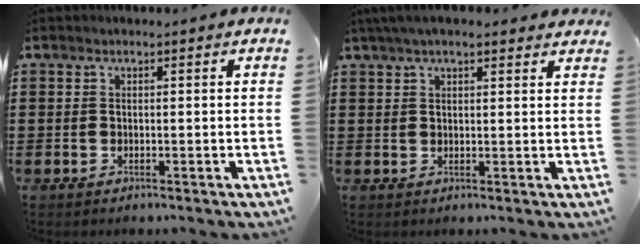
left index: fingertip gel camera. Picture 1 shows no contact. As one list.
[{"total": 3.8, "force": [2.9, 0.8, 2.2], "torque": [-0.049, 0.005, 0.054]}]